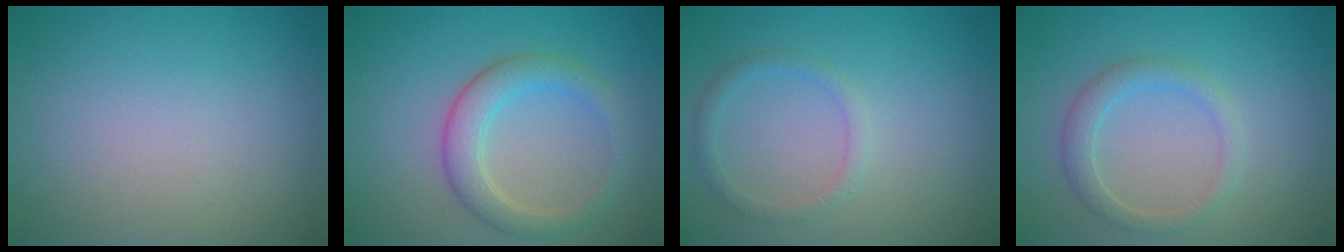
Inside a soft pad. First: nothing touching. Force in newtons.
{"total": 3.6, "press": 3.6, "slide": 0.2}
{"total": 1.4, "press": 1.4, "slide": 0.2}
{"total": 2.3, "press": 2.3, "slide": 0.1}